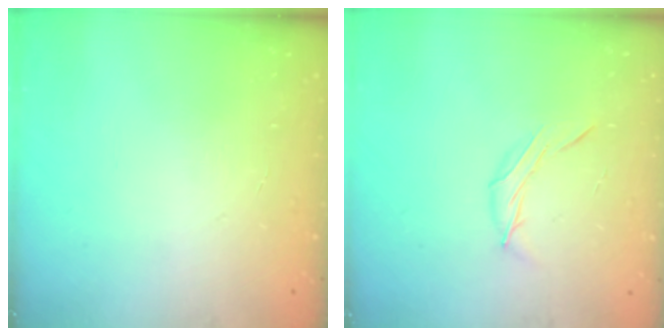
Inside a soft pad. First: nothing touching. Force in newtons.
{"total": 6.3, "press": 6.2, "slide": 1.0}